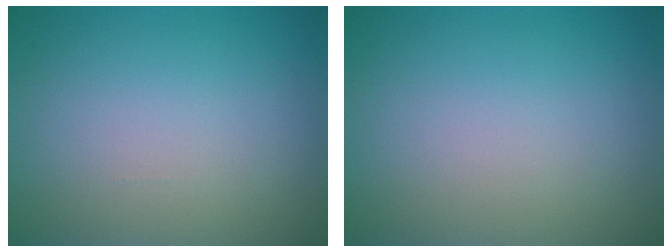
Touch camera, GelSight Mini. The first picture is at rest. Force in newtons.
{"total": 0.0}